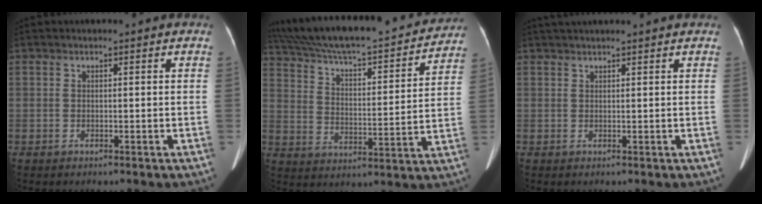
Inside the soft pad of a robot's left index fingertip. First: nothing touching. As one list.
[{"total": 27.3, "force": [24.5, 4.4, 11.3], "torque": [-0.200, -0.006, 0.343]}, {"total": 5.8, "force": [5.1, -0.4, 2.6], "torque": [-0.035, 0.038, 0.072]}]